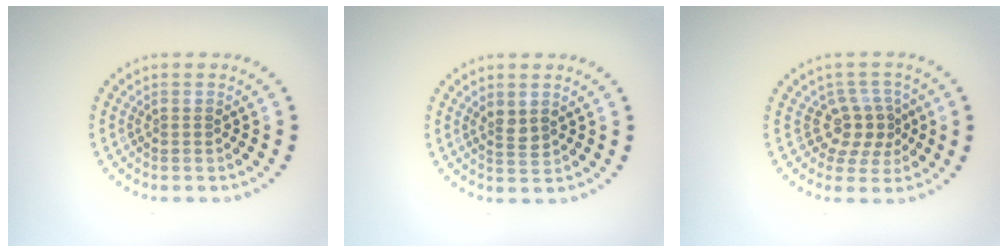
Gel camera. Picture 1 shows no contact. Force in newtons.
{"total": 1.4, "press": 1.4, "slide": 0.5}
{"total": 2.9, "press": 2.4, "slide": 1.7}